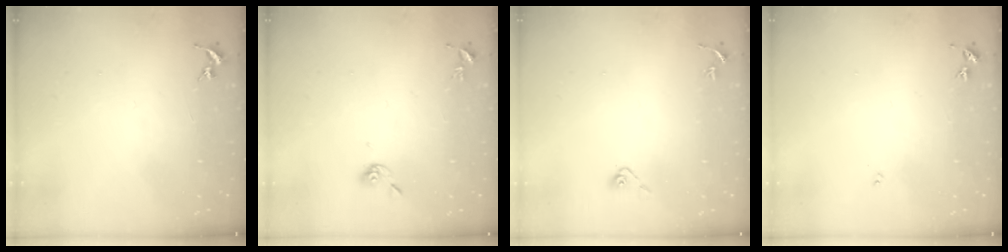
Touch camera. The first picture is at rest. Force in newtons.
{"total": 5.6, "press": 5.6, "slide": 1.0}
{"total": 4.1, "press": 3.7, "slide": 1.7}
{"total": 3.0, "press": 3.0, "slide": 0.4}